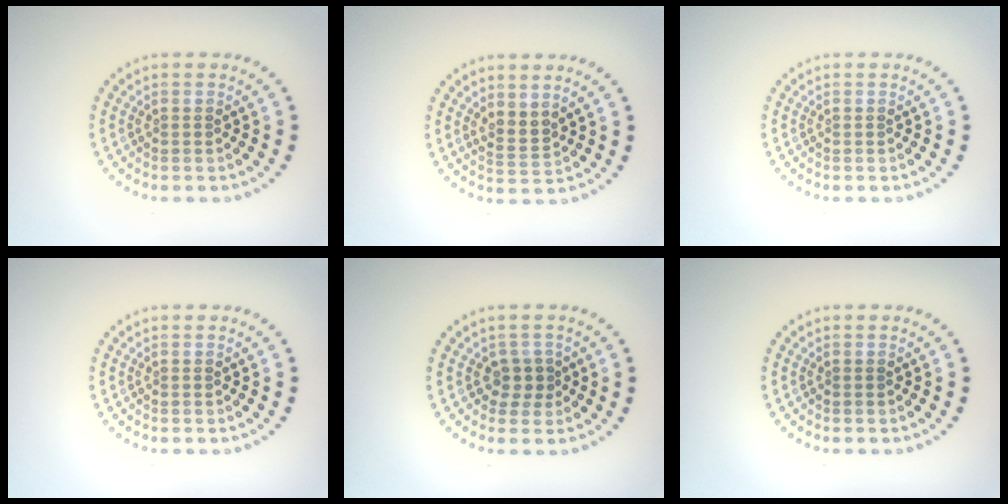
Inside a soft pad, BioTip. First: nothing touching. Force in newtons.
{"total": 2.0, "press": 1.4, "slide": 1.4}
{"total": 0.0}
{"total": 0.0}
{"total": 1.7, "press": 1.5, "slide": 0.9}
{"total": 0.0}